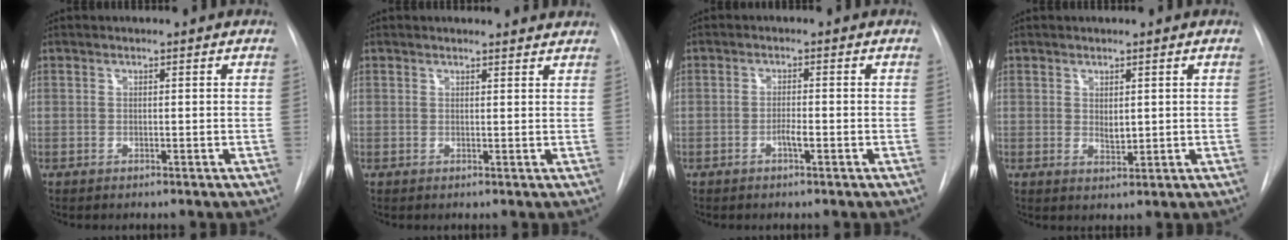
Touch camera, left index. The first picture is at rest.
{"total": 4.2, "force": [4.1, 0.6, 0.4], "torque": [-0.005, -0.004, 0.032]}
{"total": 1.7, "force": [-1.0, 0.1, 1.4], "torque": [-0.025, -0.003, -0.019]}
{"total": 1.8, "force": [0.4, 0.9, 1.5], "torque": [-0.022, -0.012, 0.012]}